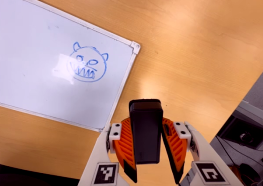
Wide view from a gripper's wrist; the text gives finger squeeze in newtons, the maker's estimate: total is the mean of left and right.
{"total": 8.2, "left": 7.4, "right": 9.1}